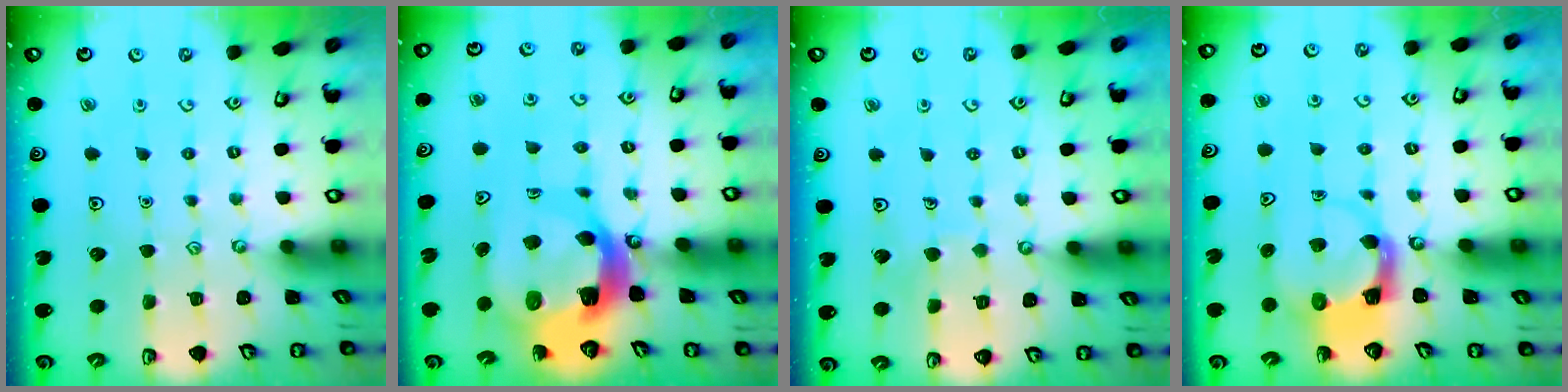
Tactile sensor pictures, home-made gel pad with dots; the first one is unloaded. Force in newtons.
{"total": 9.5, "press": 9.4, "slide": 1.4}
{"total": 3.6, "press": 3.6, "slide": 0.2}
{"total": 3.9, "press": 3.9, "slide": 0.4}